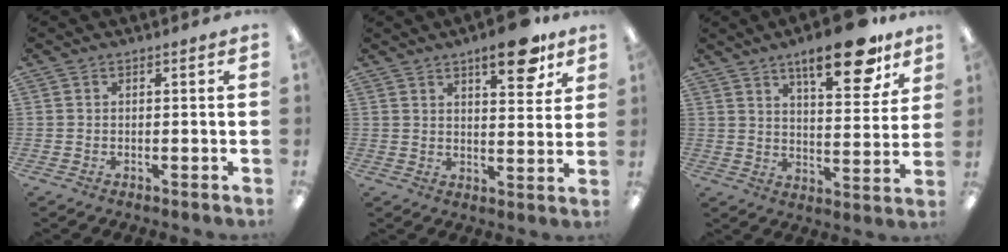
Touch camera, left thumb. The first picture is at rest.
{"total": 11.4, "force": [7.6, 3.9, 7.5], "torque": [-0.090, -0.039, 0.122]}
{"total": 16.7, "force": [11.2, 5.7, 11.0], "torque": [-0.150, -0.062, 0.179]}